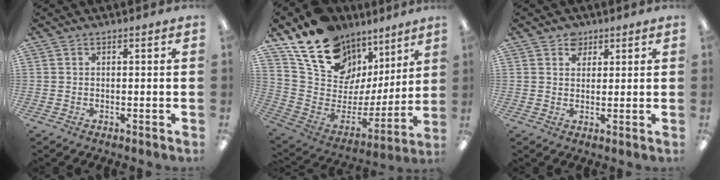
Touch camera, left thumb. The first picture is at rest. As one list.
[{"total": 17.5, "force": [13.3, 9.4, 6.4], "torque": [-0.125, -0.106, 0.242]}, {"total": 3.9, "force": [2.6, 2.7, 0.9], "torque": [-0.003, -0.009, 0.044]}]